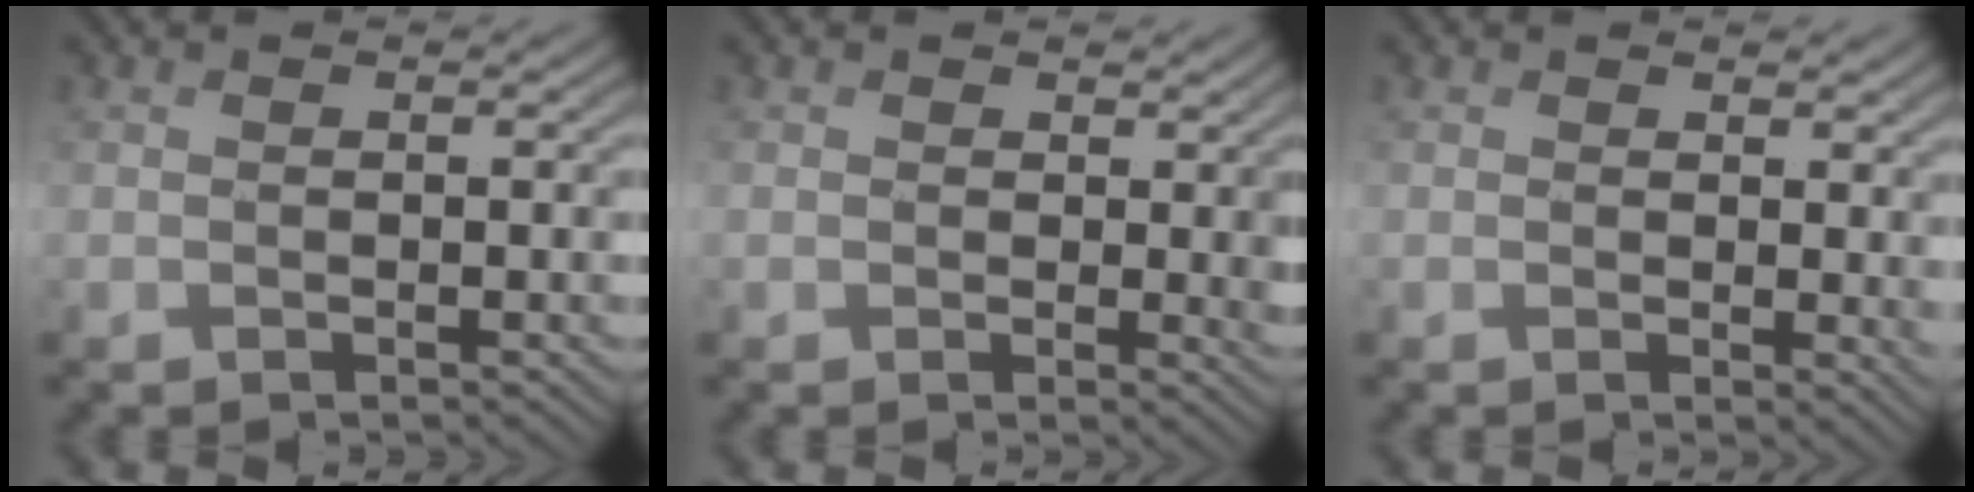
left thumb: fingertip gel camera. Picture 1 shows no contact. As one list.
[{"total": 2.4, "force": [0.8, 1.8, 1.3], "torque": [-0.025, -0.007, 0.010]}, {"total": 2.3, "force": [1.2, 1.1, 1.7], "torque": [-0.023, -0.006, 0.020]}]